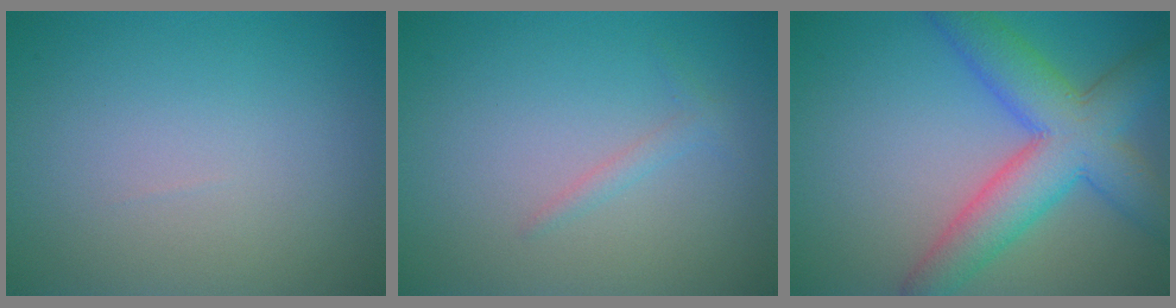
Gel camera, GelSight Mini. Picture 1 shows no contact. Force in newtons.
{"total": 1.0, "press": 1.0, "slide": 0.1}
{"total": 7.9, "press": 7.9, "slide": 0.5}